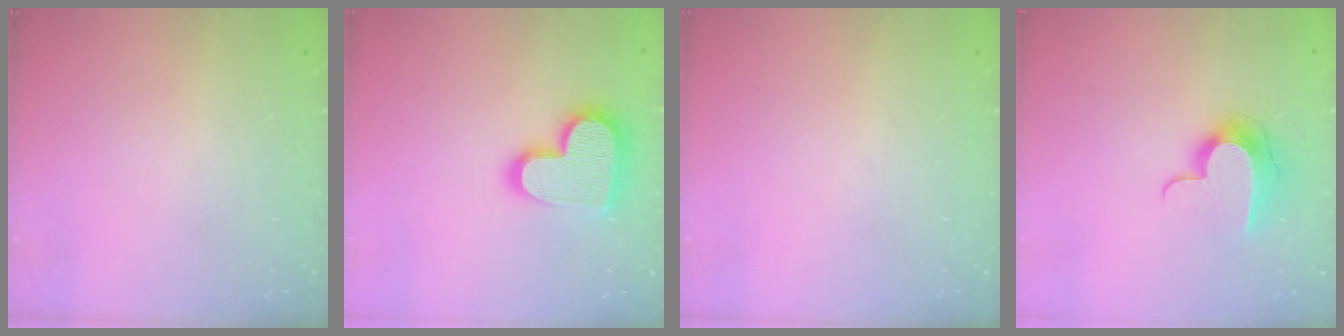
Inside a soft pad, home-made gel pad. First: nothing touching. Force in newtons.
{"total": 18.4, "press": 18.4, "slide": 1.0}
{"total": 0.0}
{"total": 10.3, "press": 10.3, "slide": 0.1}